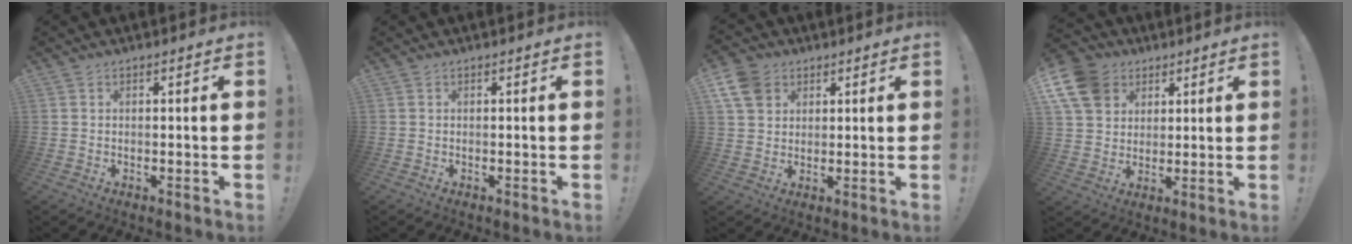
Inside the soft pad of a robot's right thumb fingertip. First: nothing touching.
{"total": 0.0}
{"total": 8.5, "force": [4.2, 6.4, 3.6], "torque": [-0.068, -0.018, 0.085]}
{"total": 12.6, "force": [5.4, 10.0, 5.3], "torque": [-0.090, -0.031, 0.110]}